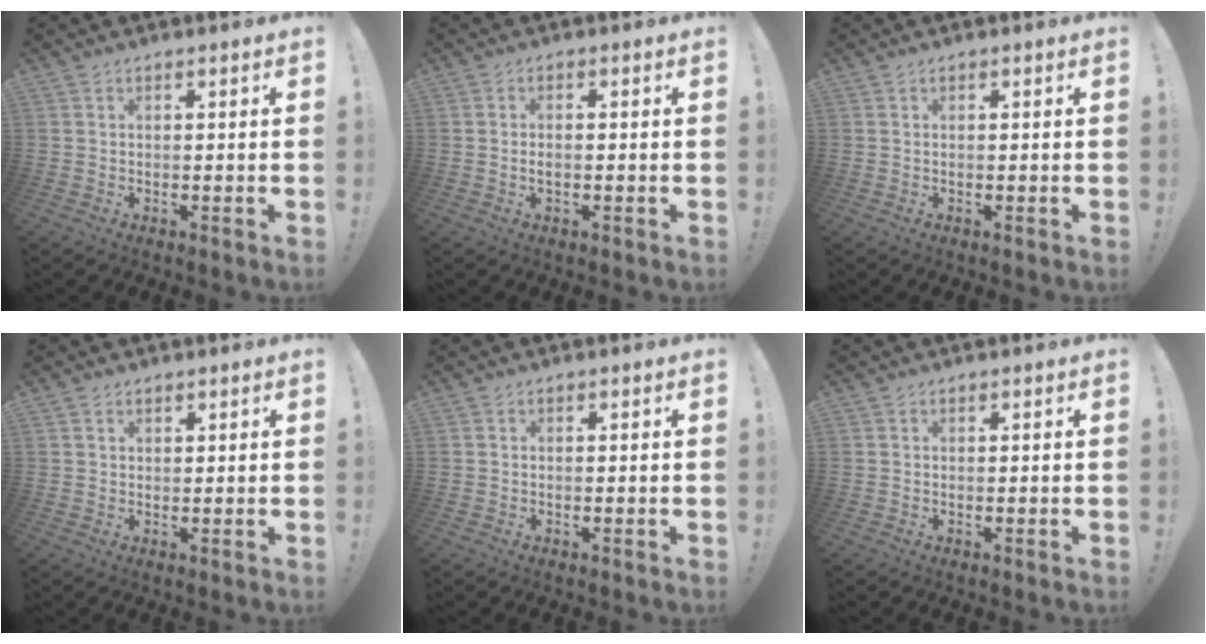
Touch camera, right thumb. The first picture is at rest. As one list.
[{"total": 1.5, "force": [-0.3, 0.6, 1.4], "torque": [-0.025, 0.005, -0.006]}, {"total": 0.0}, {"total": 1.2, "force": [0.9, 0.8, 0.2], "torque": [0.002, -0.002, 0.017]}, {"total": 0.0}, {"total": 0.0}]